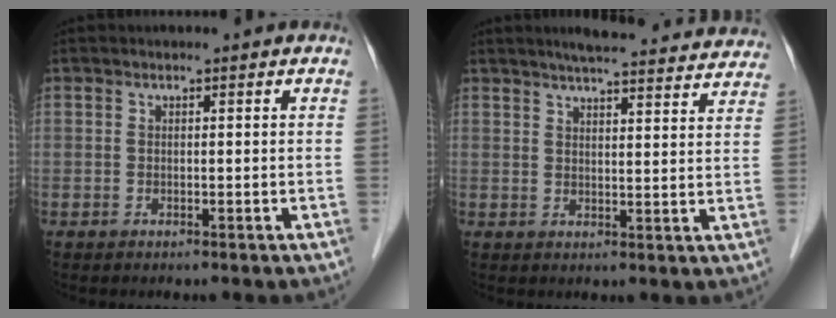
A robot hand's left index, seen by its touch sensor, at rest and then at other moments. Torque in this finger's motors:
{"motor_torque": [0.85, -0.88, 0.03, 0.03]}